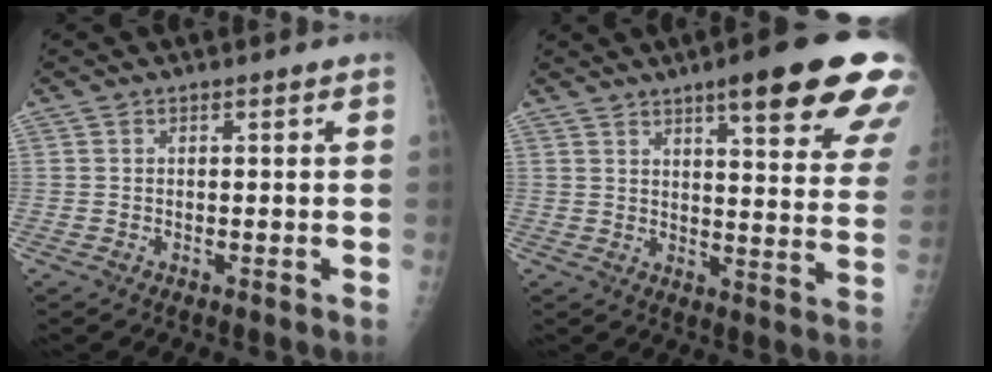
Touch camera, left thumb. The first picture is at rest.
{"total": 20.9, "force": [13.1, 3.6, 15.9], "torque": [-0.186, -0.049, 0.162]}